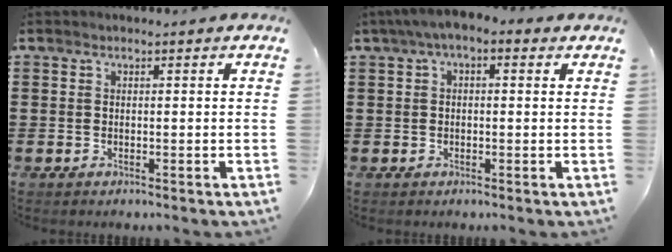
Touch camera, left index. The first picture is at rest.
{"total": 2.4, "force": [0.3, 1.2, 2.1], "torque": [-0.048, 0.004, -0.001]}